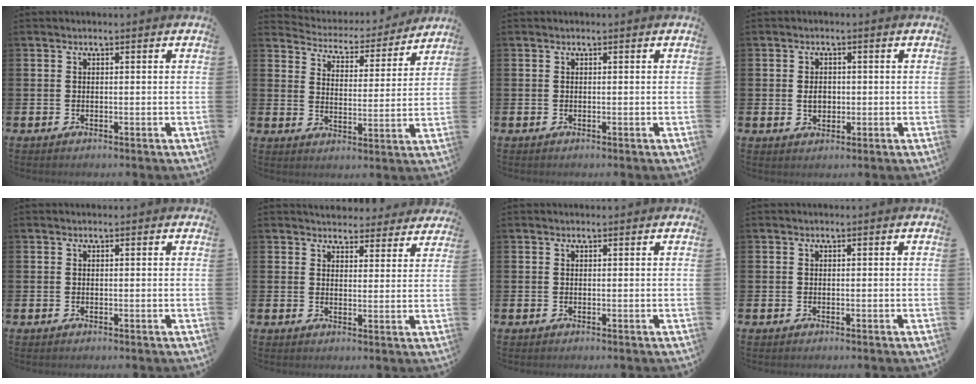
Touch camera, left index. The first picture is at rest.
{"total": 4.6, "force": [4.5, 1.2, 0.2], "torque": [-0.028, -0.047, 0.071]}
{"total": 0.0}
{"total": 2.4, "force": [0.1, 1.8, 1.6], "torque": [-0.015, 0.001, -0.005]}
{"total": 0.0}
{"total": 4.6, "force": [4.4, 1.4, 0.0], "torque": [-0.006, -0.029, 0.078]}
{"total": 0.0}
{"total": 0.0}